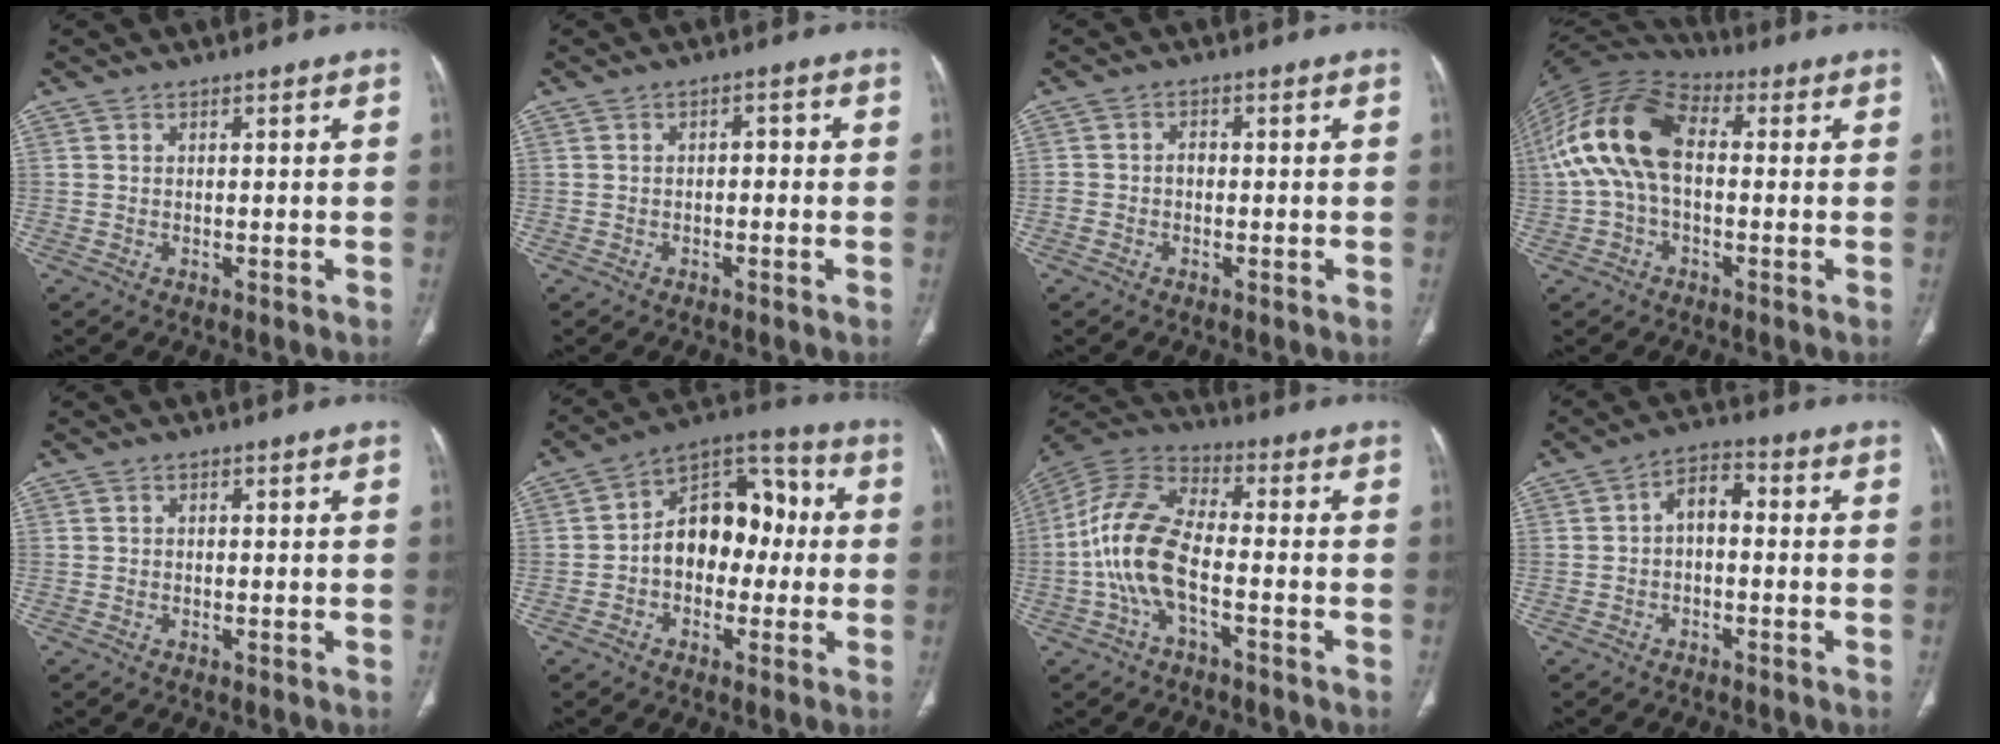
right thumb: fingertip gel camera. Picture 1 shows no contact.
{"total": 1.9, "force": [-0.3, 1.2, 1.5], "torque": [-0.015, 0.010, -0.008]}
{"total": 1.8, "force": [-0.5, 1.4, 1.1], "torque": [-0.014, 0.009, -0.011]}
{"total": 15.7, "force": [0.8, 9.2, 12.6], "torque": [-0.255, 0.039, 0.004]}
{"total": 0.0}
{"total": 14.8, "force": [-0.4, 10.2, 10.8], "torque": [-0.119, 0.048, -0.019]}
{"total": 13.7, "force": [-3.4, 6.5, 11.6], "torque": [-0.253, 0.037, -0.070]}
{"total": 5.3, "force": [-0.5, 3.2, 4.3], "torque": [-0.061, 0.026, -0.020]}